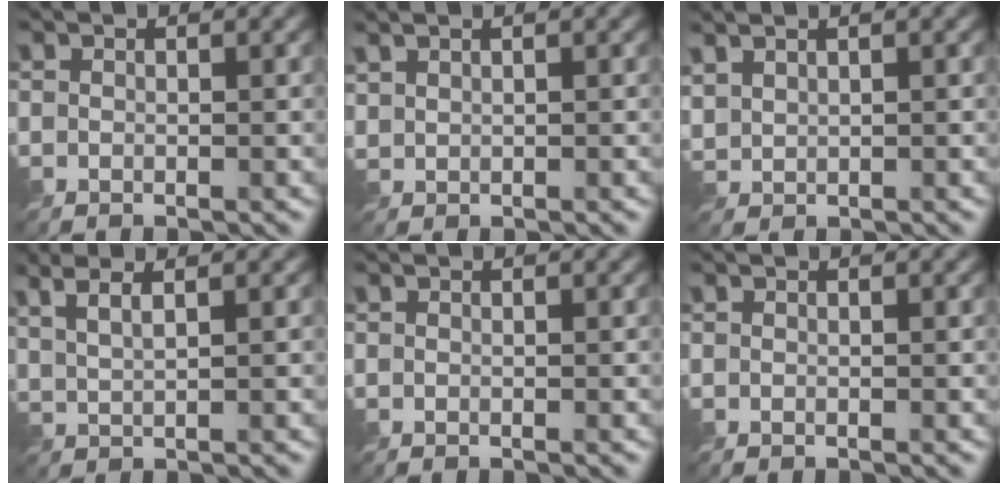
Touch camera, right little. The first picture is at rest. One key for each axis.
{"total": 1.3, "fx": 1.2, "fy": 0.3, "fz": 0.4, "tx": -0.014, "ty": 0.003, "tz": 0.029}
{"total": 1.9, "fx": 1.6, "fy": 0.8, "fz": 0.8, "tx": -0.024, "ty": 0.006, "tz": 0.040}
{"total": 3.5, "fx": 2.1, "fy": 1.1, "fz": 2.5, "tx": -0.033, "ty": 0.006, "tz": 0.027}
{"total": 0.0}
{"total": 0.0}